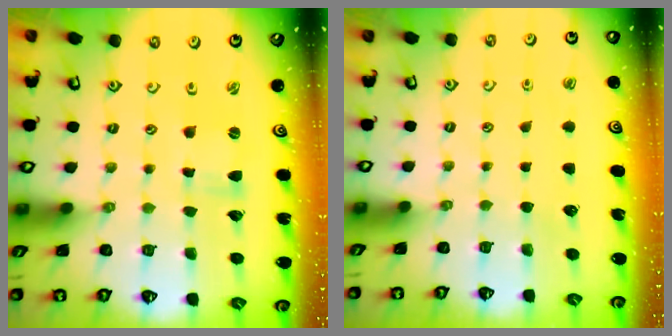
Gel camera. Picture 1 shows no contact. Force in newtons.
{"total": 0.0}